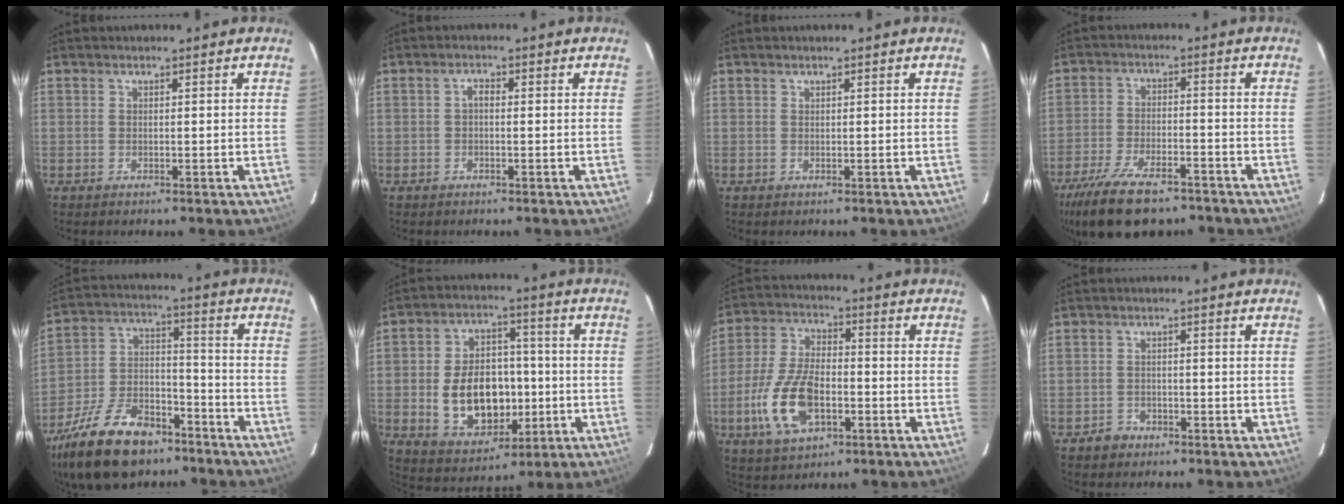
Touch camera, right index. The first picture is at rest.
{"total": 1.4, "force": [-0.2, 0.8, 1.1], "torque": [-0.022, 0.008, -0.007]}
{"total": 0.0}
{"total": 16.0, "force": [-11.9, 6.3, 8.6], "torque": [-0.193, -0.027, -0.201]}
{"total": 20.5, "force": [-14.2, 10.1, 10.8], "torque": [-0.236, -0.003, -0.238]}
{"total": 14.7, "force": [-2.3, 10.1, 10.5], "torque": [-0.213, 0.016, -0.013]}
{"total": 13.8, "force": [-4.6, 7.0, 11.0], "torque": [-0.240, -0.001, -0.080]}
{"total": 2.6, "force": [-1.7, 1.9, 0.2], "torque": [-0.006, 0.008, -0.026]}